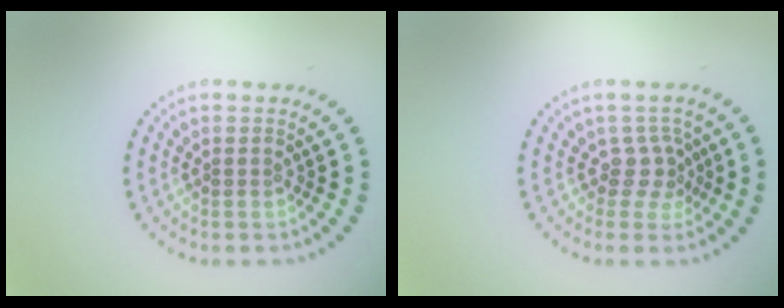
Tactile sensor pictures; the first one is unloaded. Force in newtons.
{"total": 2.0, "press": 1.4, "slide": 1.5}